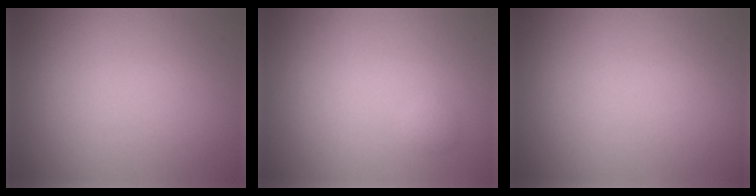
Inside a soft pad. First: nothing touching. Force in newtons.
{"total": 0.6, "press": 0.6, "slide": 0.0}
{"total": 0.0}